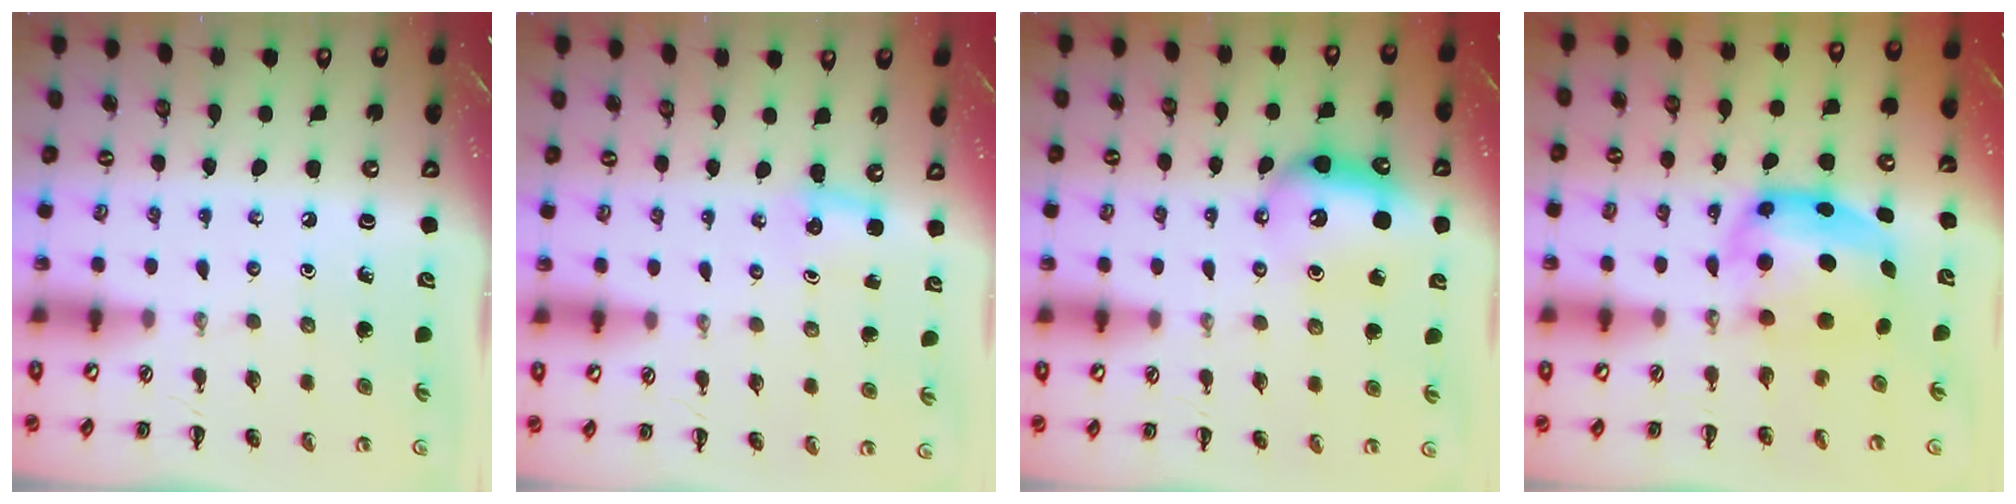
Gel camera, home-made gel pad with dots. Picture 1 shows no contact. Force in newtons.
{"total": 2.8, "press": 2.6, "slide": 0.9}
{"total": 9.0, "press": 9.0, "slide": 0.9}
{"total": 6.0, "press": 5.9, "slide": 0.8}